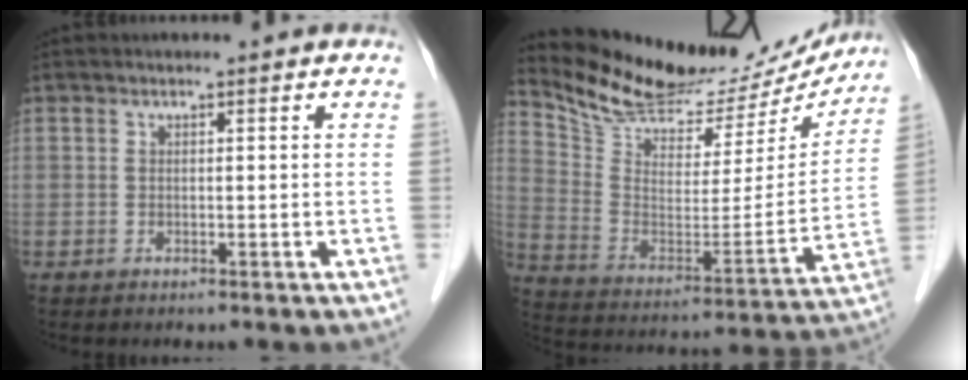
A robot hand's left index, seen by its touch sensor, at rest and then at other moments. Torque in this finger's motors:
{"motor_torque": [-0.06, -1.40, 0.06, 0.00]}